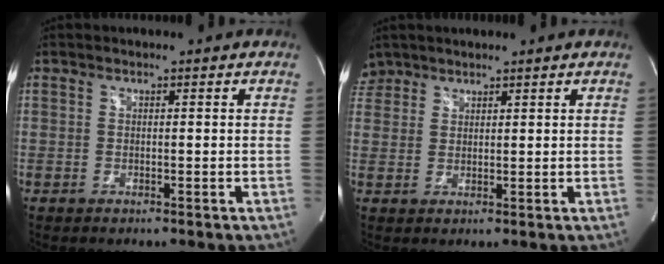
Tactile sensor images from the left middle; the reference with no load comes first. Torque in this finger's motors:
{"motor_torque": [1.03, -1.10, 0.52, -0.20]}